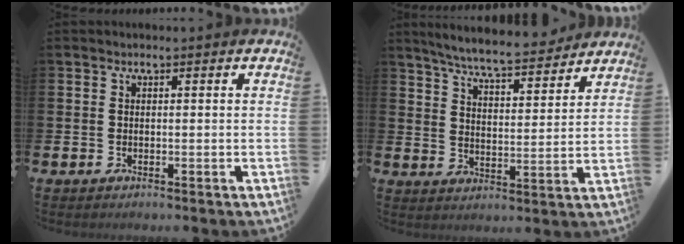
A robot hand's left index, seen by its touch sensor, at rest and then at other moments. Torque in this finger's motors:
{"motor_torque": [1.12, -1.02, 0.61, 0.21]}